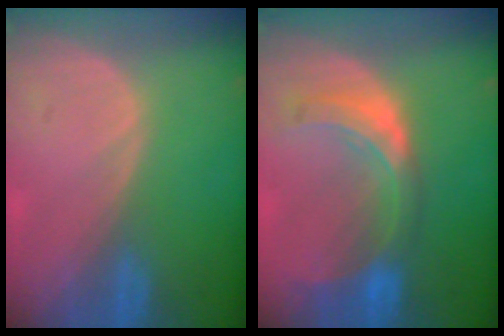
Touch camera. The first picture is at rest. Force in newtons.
{"total": 8.2, "press": 7.2, "slide": 3.8}